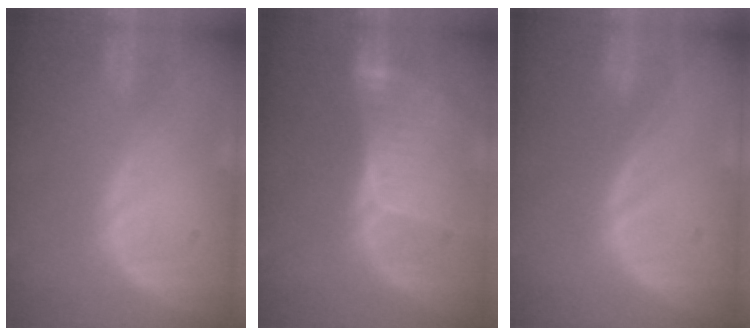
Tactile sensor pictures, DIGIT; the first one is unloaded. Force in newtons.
{"total": 8.4, "press": 7.6, "slide": 3.4}
{"total": 0.0}